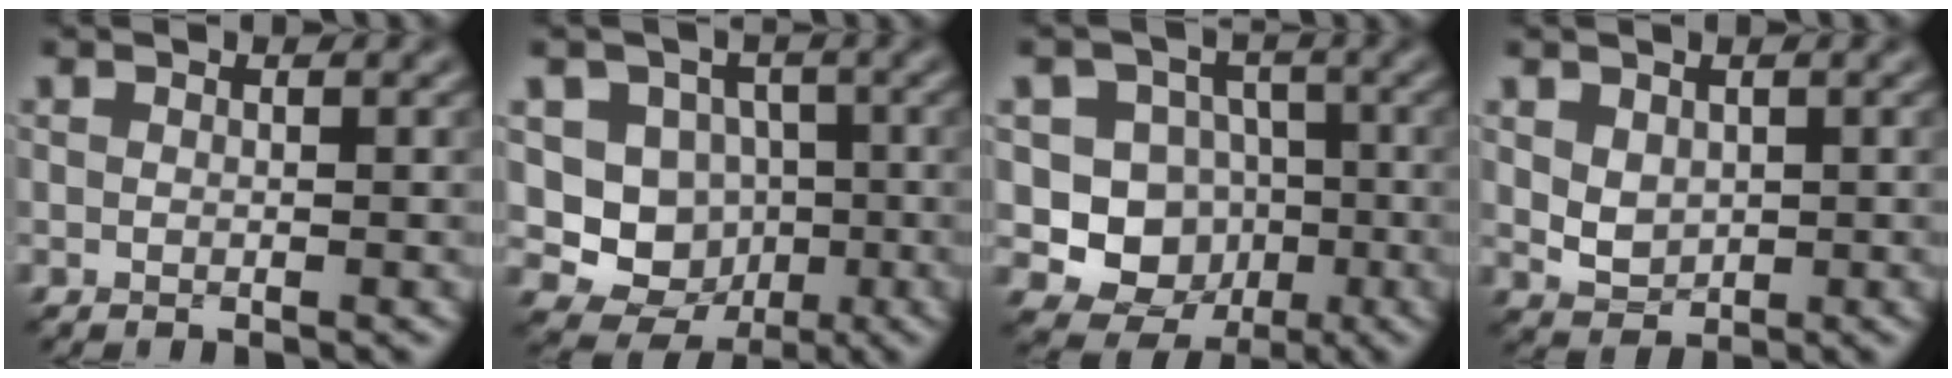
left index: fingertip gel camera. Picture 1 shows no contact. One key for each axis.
{"total": 6.9, "fx": -0.5, "fy": 6.2, "fz": 2.9, "tx": -0.031, "ty": -0.012, "tz": -0.030}
{"total": 7.5, "fx": -1.2, "fy": 6.9, "fz": 2.7, "tx": -0.032, "ty": 0.005, "tz": -0.042}
{"total": 2.2, "fx": 0.4, "fy": 1.6, "fz": 1.4, "tx": -0.032, "ty": -0.004, "tz": 0.013}